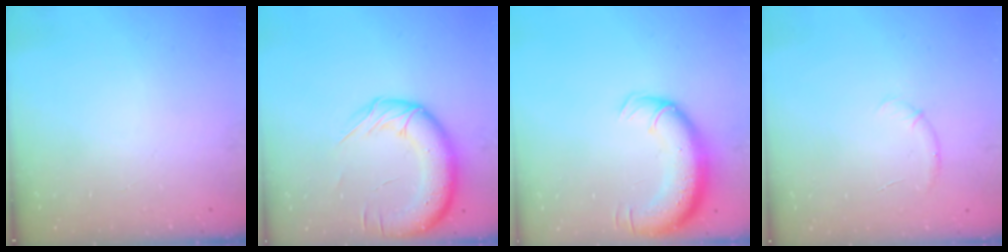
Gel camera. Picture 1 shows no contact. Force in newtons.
{"total": 16.0, "press": 15.5, "slide": 3.8}
{"total": 13.3, "press": 12.9, "slide": 3.2}
{"total": 6.3, "press": 6.0, "slide": 1.8}